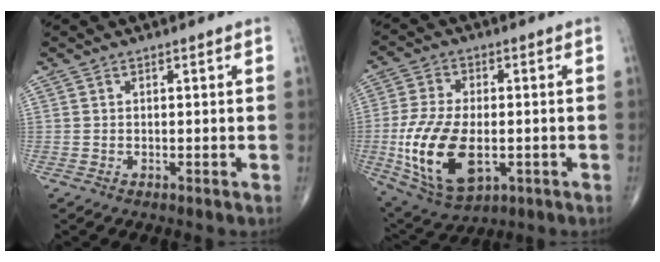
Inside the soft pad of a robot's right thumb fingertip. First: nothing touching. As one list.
[{"total": 16.8, "force": [-3.3, 9.2, 13.7], "torque": [-0.271, -0.007, -0.044]}]